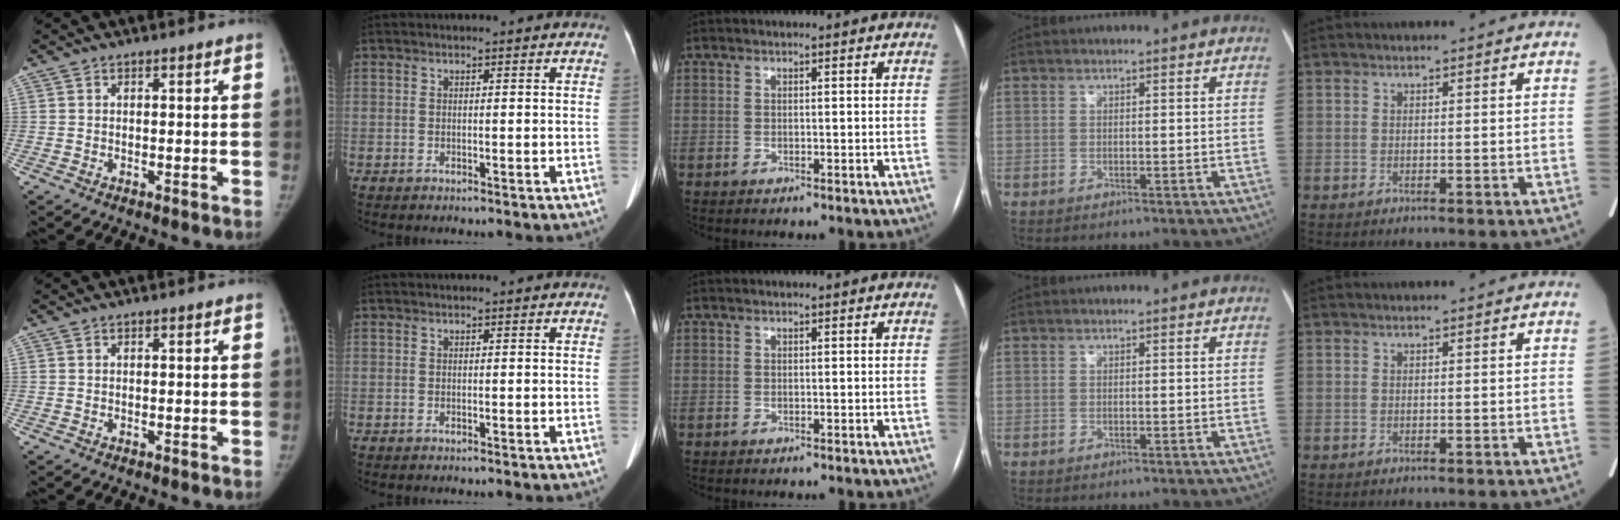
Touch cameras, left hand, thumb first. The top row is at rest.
{}